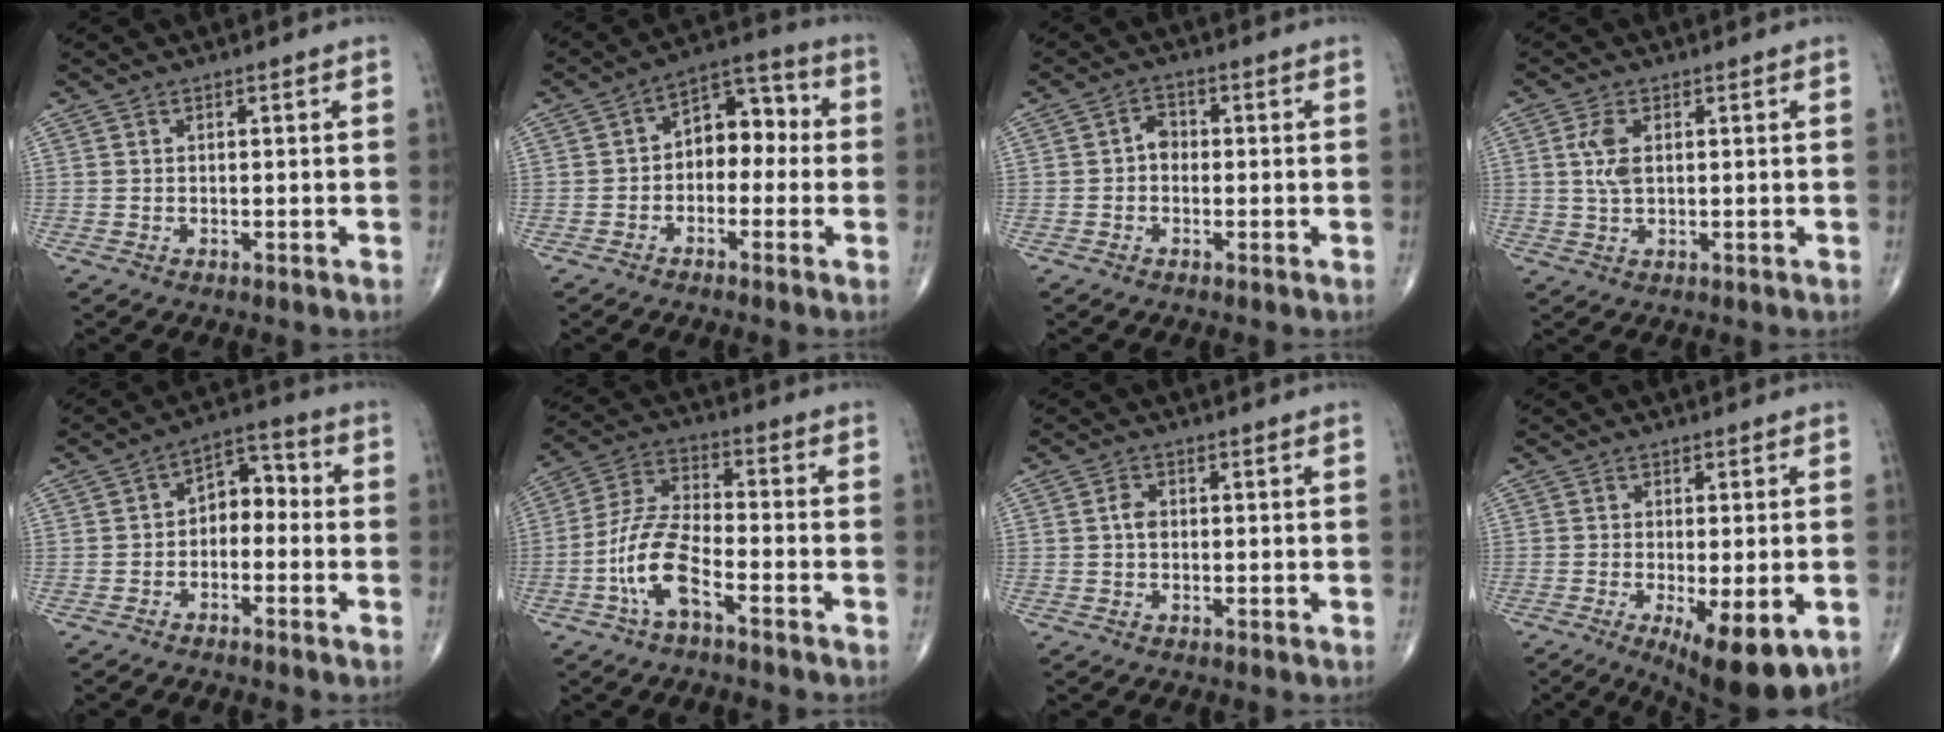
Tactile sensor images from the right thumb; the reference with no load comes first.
{"total": 9.0, "force": [-0.6, 6.1, 6.6], "torque": [-0.061, 0.042, -0.027]}
{"total": 2.8, "force": [-0.4, 2.2, 1.7], "torque": [-0.012, 0.013, -0.017]}
{"total": 4.4, "force": [0.9, 2.2, 3.7], "torque": [-0.083, -0.001, 0.018]}
{"total": 6.6, "force": [-1.2, 4.5, 4.7], "torque": [-0.046, 0.041, -0.036]}
{"total": 10.6, "force": [-4.7, 3.9, 8.6], "torque": [-0.188, 0.037, -0.095]}
{"total": 2.1, "force": [0.1, 1.5, 1.5], "torque": [-0.026, 0.005, -0.002]}
{"total": 12.0, "force": [-4.5, 3.8, 10.5], "torque": [-0.146, -0.018, -0.058]}